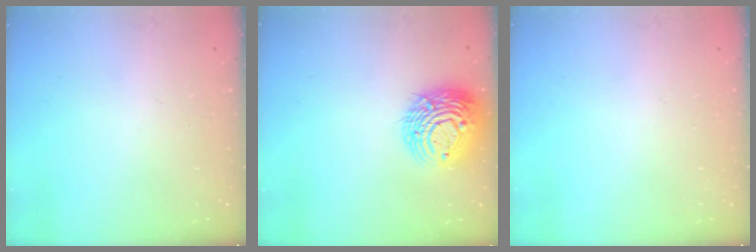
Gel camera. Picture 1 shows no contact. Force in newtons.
{"total": 14.0, "press": 13.9, "slide": 1.5}
{"total": 0.0}